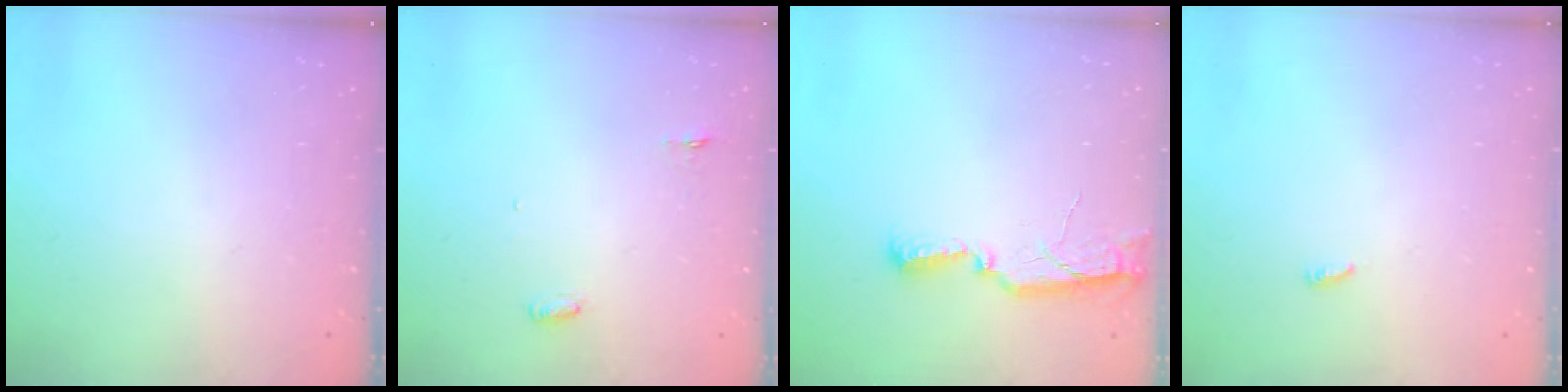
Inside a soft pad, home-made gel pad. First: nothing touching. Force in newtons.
{"total": 3.0, "press": 2.8, "slide": 0.9}
{"total": 9.5, "press": 8.0, "slide": 5.2}
{"total": 2.5, "press": 2.5, "slide": 0.2}